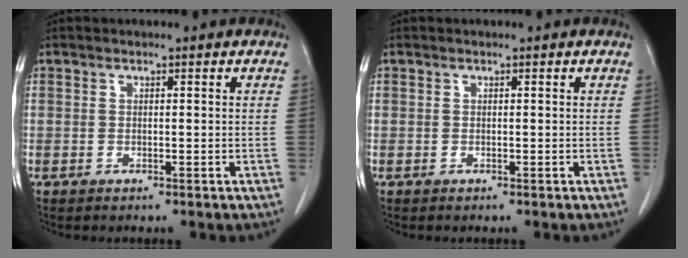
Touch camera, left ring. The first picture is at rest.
{"total": 0.0}